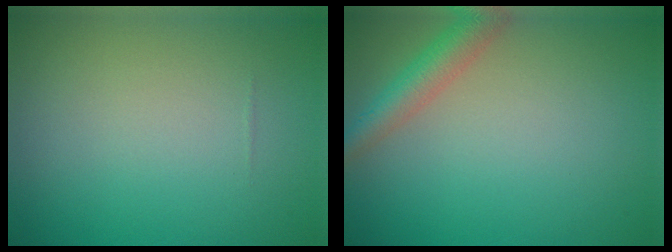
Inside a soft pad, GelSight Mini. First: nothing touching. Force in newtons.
{"total": 3.3, "press": 3.3, "slide": 0.1}